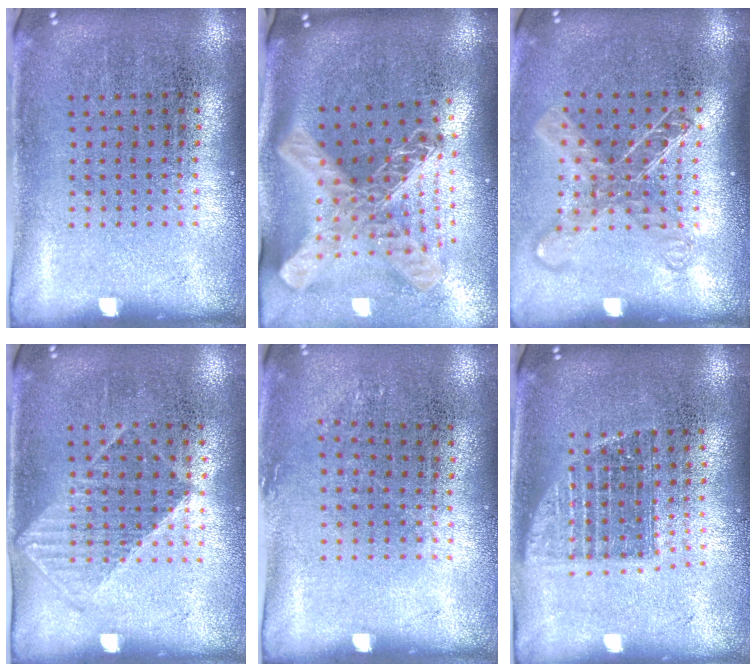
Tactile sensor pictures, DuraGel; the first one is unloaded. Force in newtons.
{"total": 2.9, "press": 2.1, "slide": 2.1}
{"total": 1.7, "press": 1.3, "slide": 1.0}
{"total": 1.0, "press": 0.9, "slide": 0.5}
{"total": 0.8, "press": 0.6, "slide": 0.5}
{"total": 1.3, "press": 1.1, "slide": 0.7}